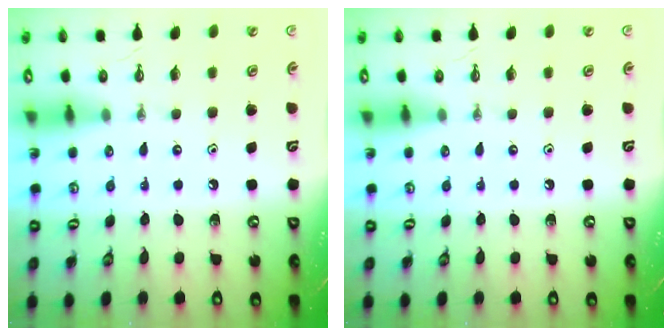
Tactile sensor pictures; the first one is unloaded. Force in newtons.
{"total": 0.0}